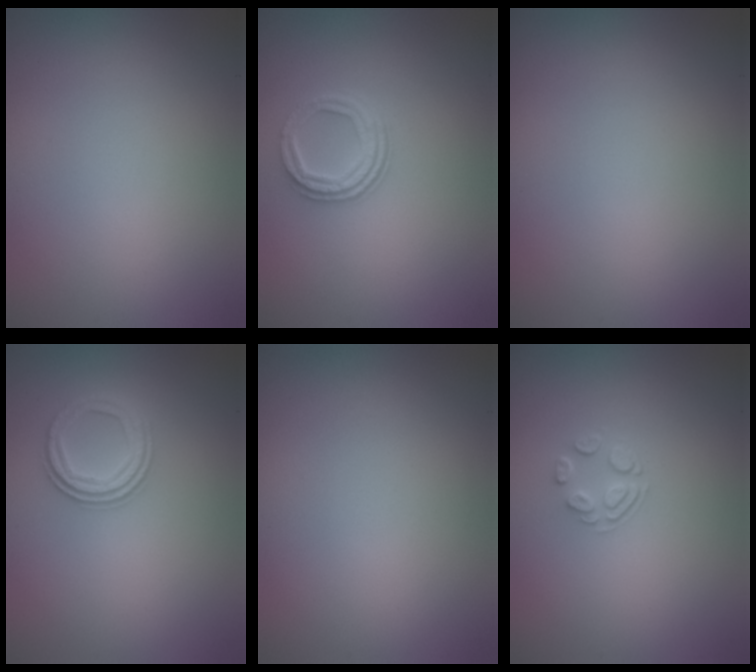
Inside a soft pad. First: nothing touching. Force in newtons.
{"total": 3.0, "press": 2.4, "slide": 1.7}
{"total": 0.0}
{"total": 2.7, "press": 2.3, "slide": 1.4}
{"total": 0.0}
{"total": 1.7, "press": 1.0, "slide": 1.4}